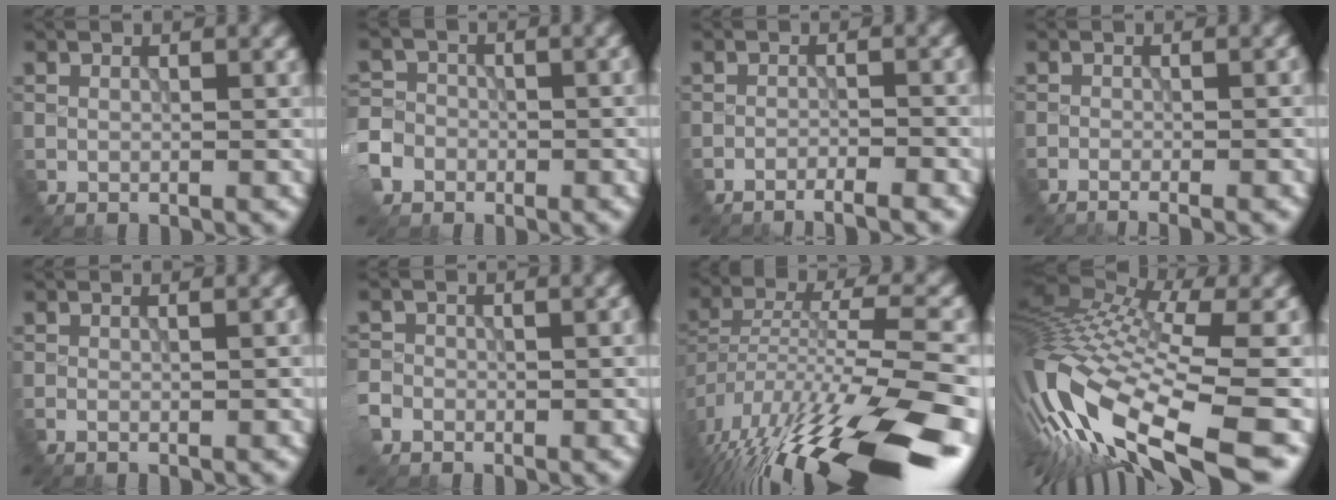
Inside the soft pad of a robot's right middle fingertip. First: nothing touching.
{"total": 5.7, "force": [-3.4, 4.2, 1.9], "torque": [-0.038, -0.014, -0.058]}
{"total": 2.9, "force": [-2.4, 0.0, 1.6], "torque": [-0.022, 0.010, -0.042]}
{"total": 3.2, "force": [-1.2, 1.2, 2.7], "torque": [-0.005, 0.008, -0.025]}
{"total": 1.6, "force": [-0.1, 0.6, 1.4], "torque": [-0.003, 0.005, -0.007]}
{"total": 2.9, "force": [-1.9, 1.9, 1.2], "torque": [-0.023, 0.004, -0.025]}
{"total": 16.6, "force": [-10.4, 4.4, 12.1], "torque": [-0.243, -0.008, -0.163]}
{"total": 16.7, "force": [-6.9, 5.8, 14.0], "torque": [-0.303, -0.023, -0.096]}